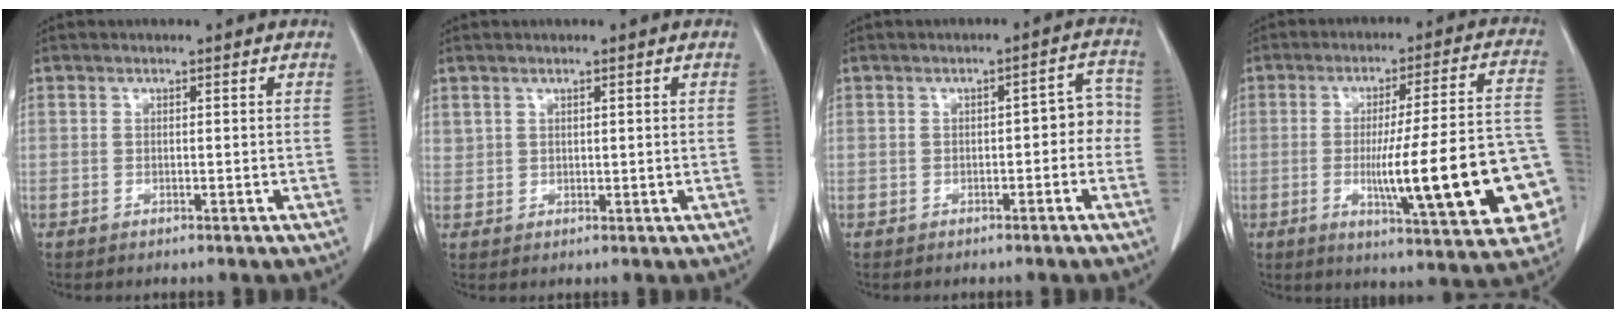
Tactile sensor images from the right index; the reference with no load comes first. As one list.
[{"total": 1.1, "force": [0.8, 0.7, 0.2], "torque": [-0.004, 0.004, 0.018]}, {"total": 4.3, "force": [-0.6, 2.1, 3.7], "torque": [-0.036, 0.033, -0.006]}, {"total": 21.0, "force": [-4.8, 2.1, 20.3], "torque": [-0.202, 0.019, -0.057]}]